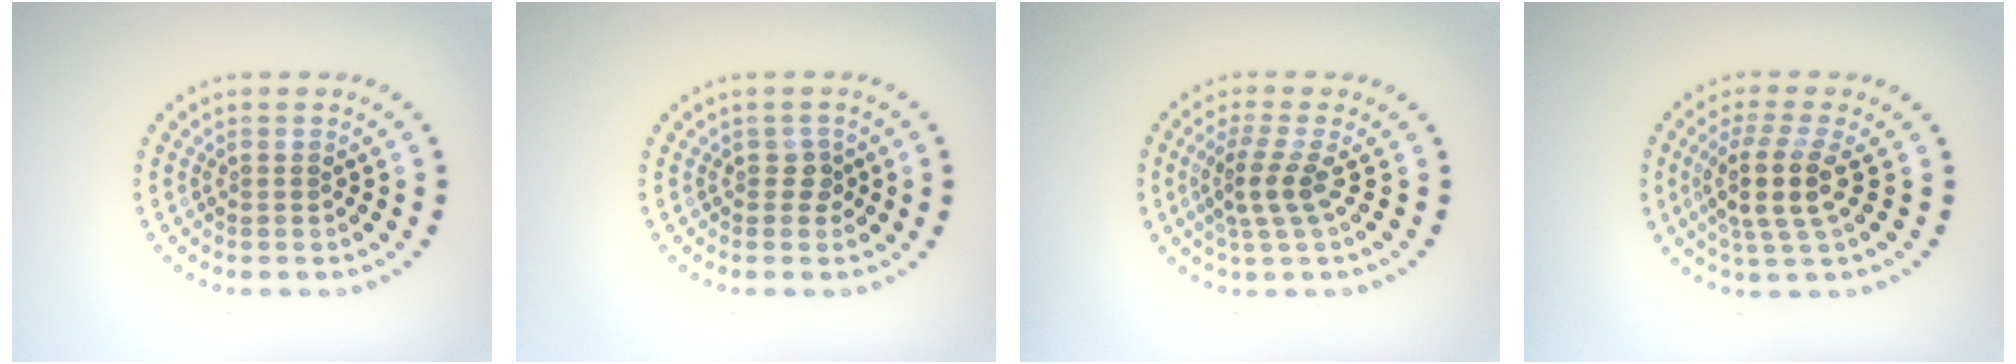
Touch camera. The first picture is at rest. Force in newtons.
{"total": 1.1, "press": 0.9, "slide": 0.6}
{"total": 2.6, "press": 1.9, "slide": 1.7}
{"total": 3.9, "press": 3.0, "slide": 2.4}